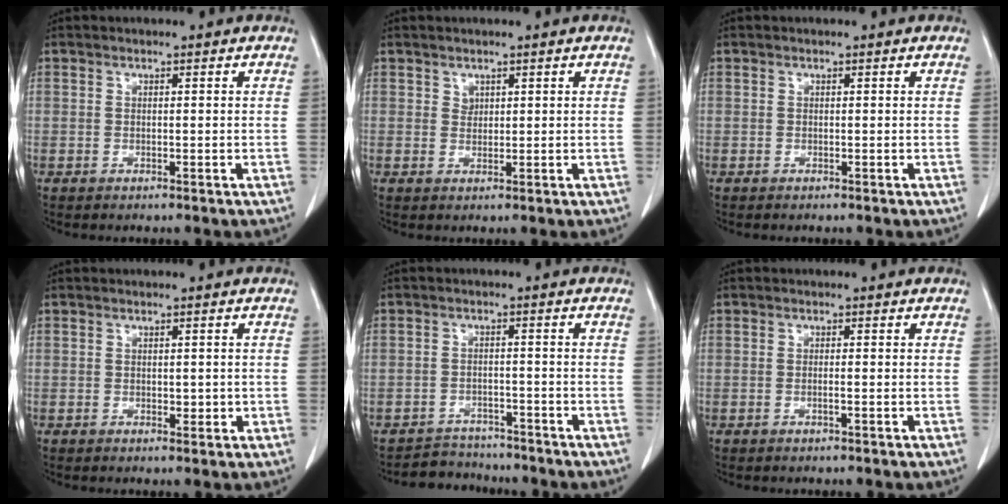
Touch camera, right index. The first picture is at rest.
{"total": 0.9, "force": [0.6, 0.7, 0.0], "torque": [0.006, -0.003, 0.009]}
{"total": 0.0}
{"total": 1.3, "force": [-0.2, 0.8, 1.0], "torque": [-0.009, 0.000, -0.001]}
{"total": 4.3, "force": [-3.9, 1.5, -1.0], "torque": [0.015, 0.007, -0.062]}
{"total": 0.6, "force": [-0.4, -0.1, 0.5], "torque": [-0.008, 0.002, -0.007]}